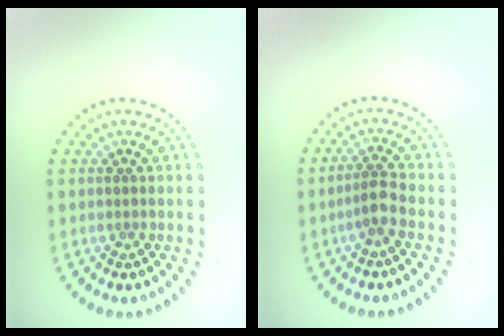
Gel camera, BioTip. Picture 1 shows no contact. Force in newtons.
{"total": 2.1, "press": 1.7, "slide": 1.2}